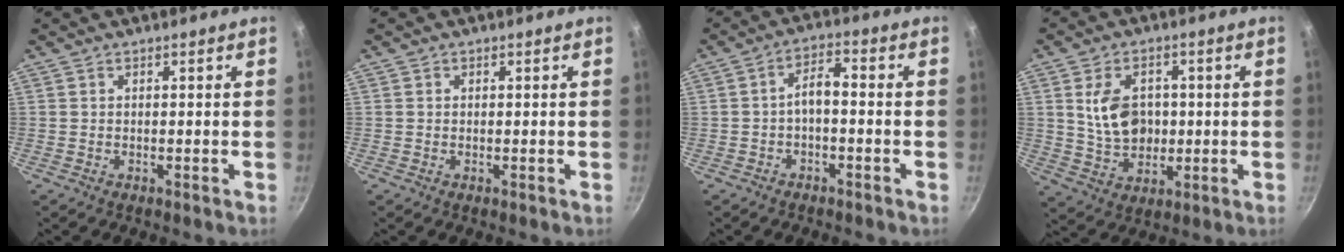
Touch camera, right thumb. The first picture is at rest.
{"total": 0.6, "force": [0.2, 0.5, 0.1], "torque": [0.003, 0.001, 0.001]}
{"total": 4.0, "force": [-1.4, 1.7, 3.3], "torque": [-0.057, 0.030, -0.027]}
{"total": 10.2, "force": [1.3, 7.5, 6.8], "torque": [-0.093, -0.005, 0.029]}